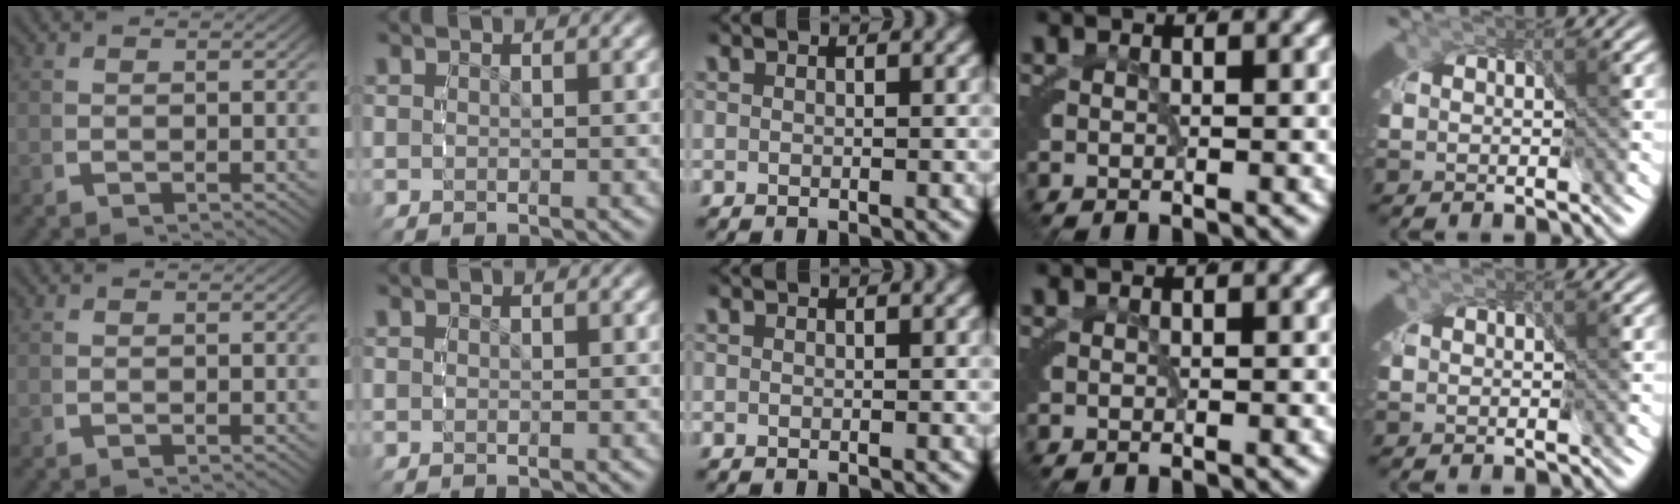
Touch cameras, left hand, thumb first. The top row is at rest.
{}